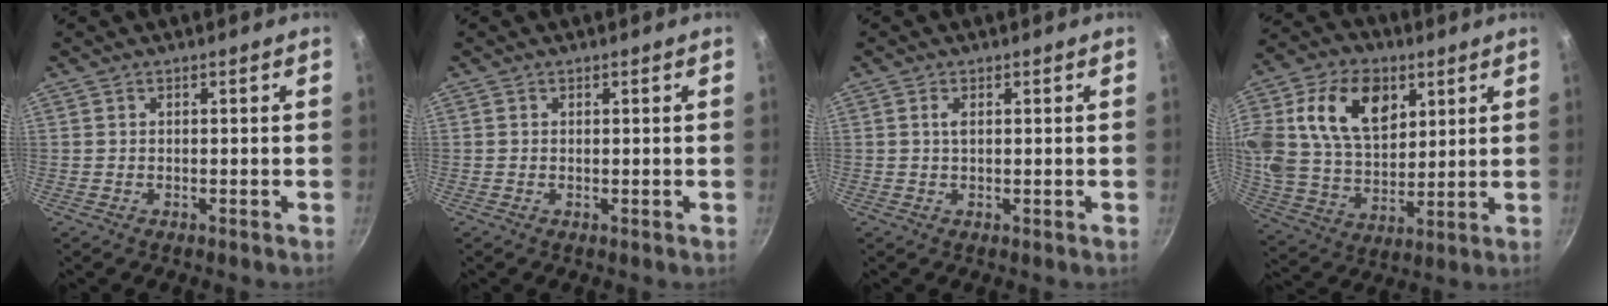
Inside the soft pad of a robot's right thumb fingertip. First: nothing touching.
{"total": 0.0}
{"total": 1.4, "force": [0.4, 0.5, 1.3], "torque": [-0.026, 0.000, 0.007]}
{"total": 22.4, "force": [8.2, 14.9, 14.6], "torque": [-0.275, -0.005, 0.148]}